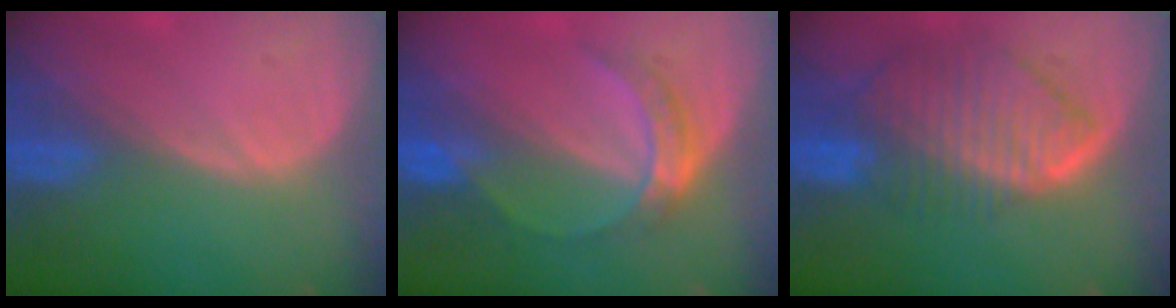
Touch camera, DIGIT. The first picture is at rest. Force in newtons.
{"total": 5.0, "press": 4.8, "slide": 1.5}
{"total": 10.1, "press": 8.8, "slide": 5.1}